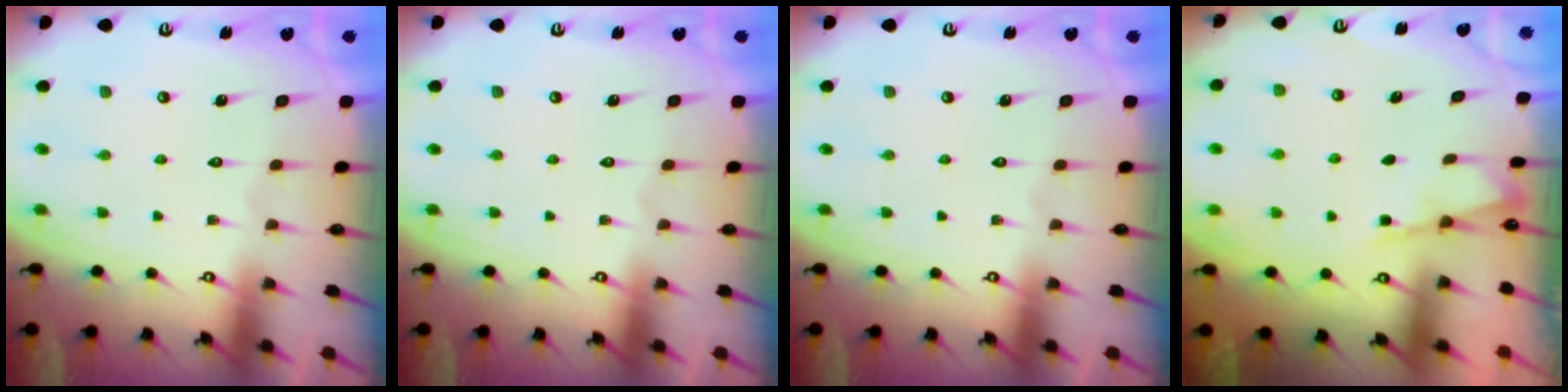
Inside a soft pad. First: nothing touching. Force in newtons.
{"total": 0.0}
{"total": 0.0}
{"total": 2.4, "press": 2.4, "slide": 0.5}